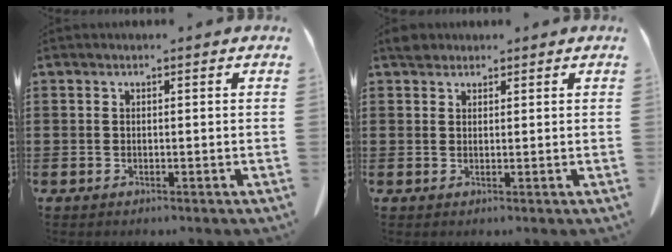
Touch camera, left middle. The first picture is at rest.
{"total": 2.0, "force": [1.7, 0.8, 0.5], "torque": [-0.016, 0.002, 0.035]}